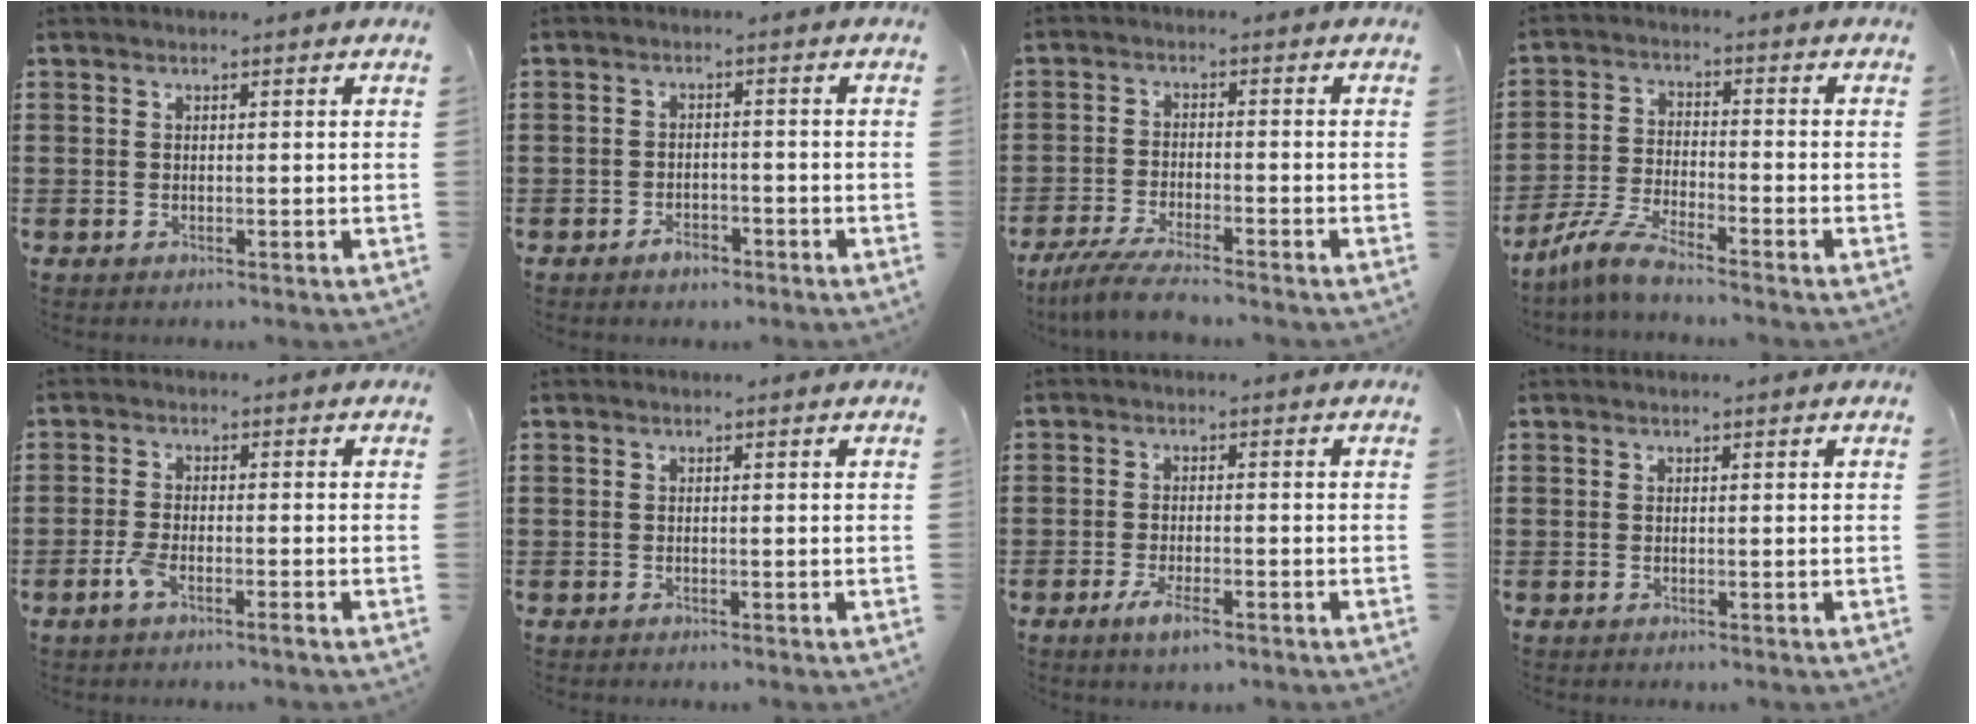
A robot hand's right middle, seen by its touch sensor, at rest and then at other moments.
{"total": 2.4, "force": [-2.0, 1.0, 0.8], "torque": [-0.020, -0.001, -0.039]}
{"total": 5.2, "force": [-4.6, 0.1, 2.3], "torque": [-0.060, -0.016, -0.092]}
{"total": 6.2, "force": [-5.4, 0.5, 3.0], "torque": [-0.084, -0.012, -0.108]}
{"total": 3.1, "force": [-1.8, 0.5, 2.5], "torque": [-0.065, -0.005, -0.039]}
{"total": 0.0}
{"total": 3.7, "force": [-2.2, 0.9, 2.8], "torque": [-0.060, -0.003, -0.042]}
{"total": 0.0}